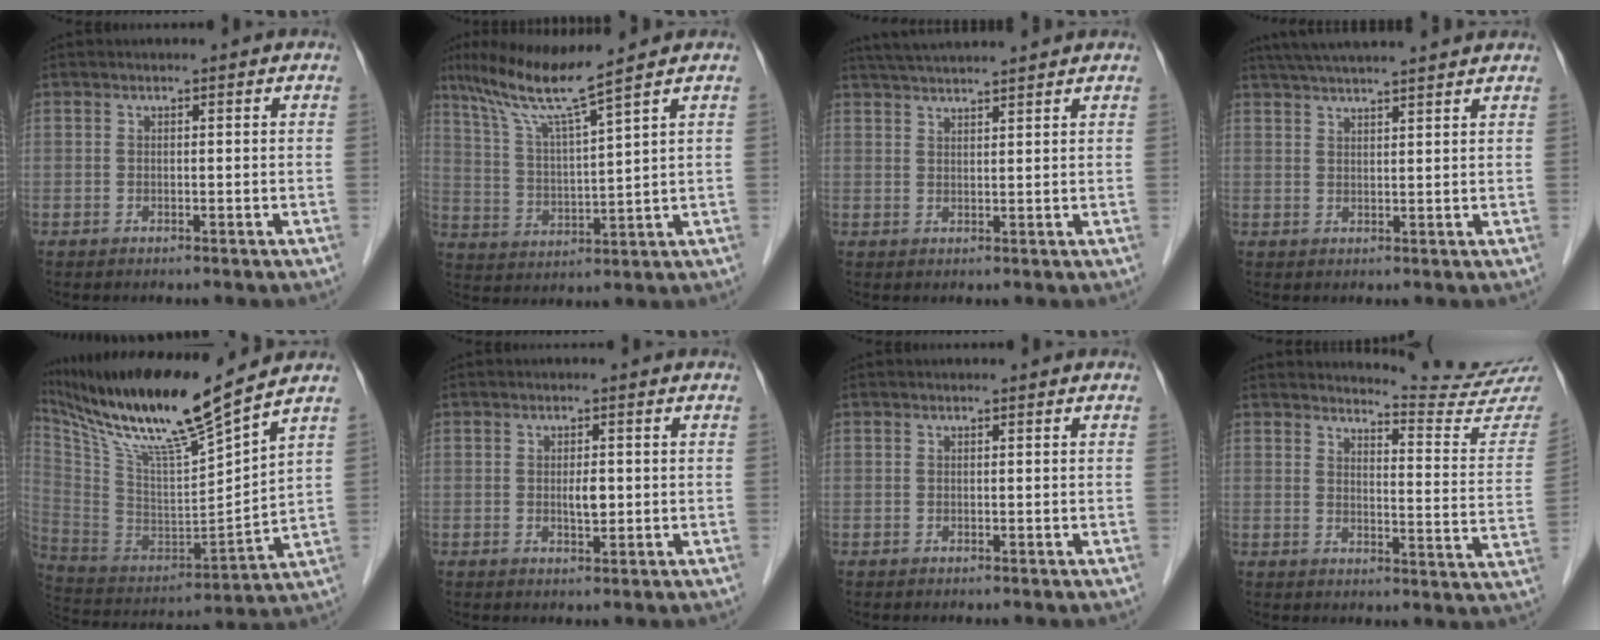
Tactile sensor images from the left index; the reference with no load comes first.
{"total": 9.9, "force": [7.4, -1.8, 6.2], "torque": [-0.116, -0.003, 0.141]}
{"total": 8.5, "force": [7.8, -0.5, 3.3], "torque": [-0.059, 0.035, 0.119]}
{"total": 13.5, "force": [12.1, 0.2, 6.1], "torque": [-0.105, 0.038, 0.170]}
{"total": 18.8, "force": [14.8, -0.2, 11.7], "torque": [-0.214, -0.010, 0.278]}
{"total": 2.0, "force": [0.0, 0.8, 1.9], "torque": [-0.033, -0.001, 0.001]}
{"total": 0.0}
{"total": 13.6, "force": [13.5, -1.6, 0.4], "torque": [-0.004, -0.115, 0.145]}